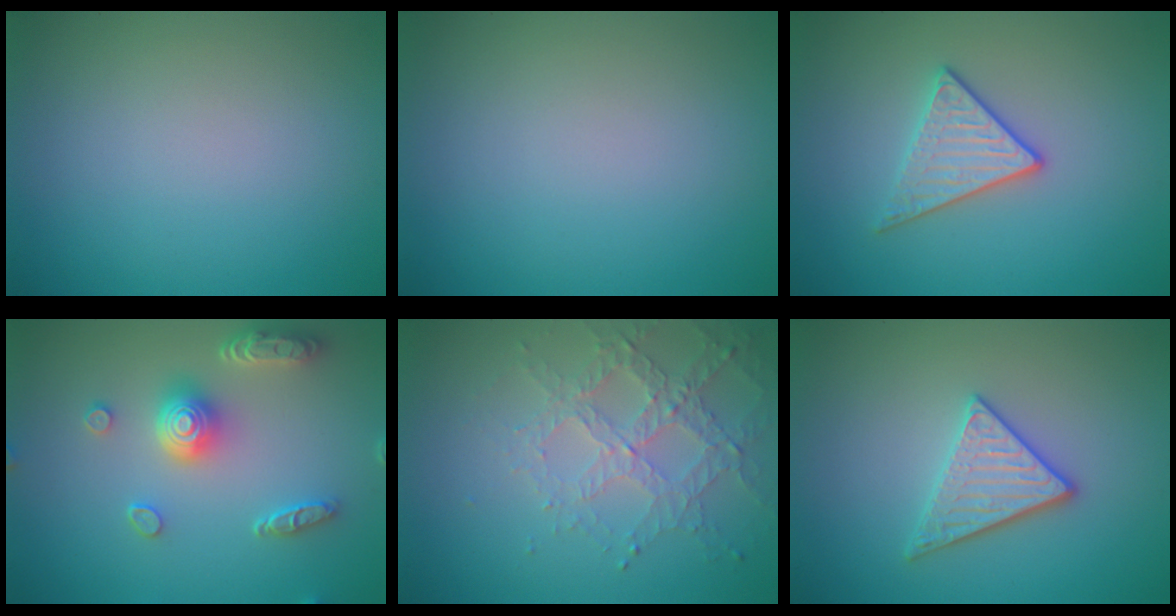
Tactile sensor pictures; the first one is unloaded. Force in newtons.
{"total": 0.0}
{"total": 2.8, "press": 2.6, "slide": 1.0}
{"total": 5.0, "press": 4.1, "slide": 2.8}
{"total": 3.1, "press": 2.9, "slide": 1.1}
{"total": 3.0, "press": 2.9, "slide": 0.8}